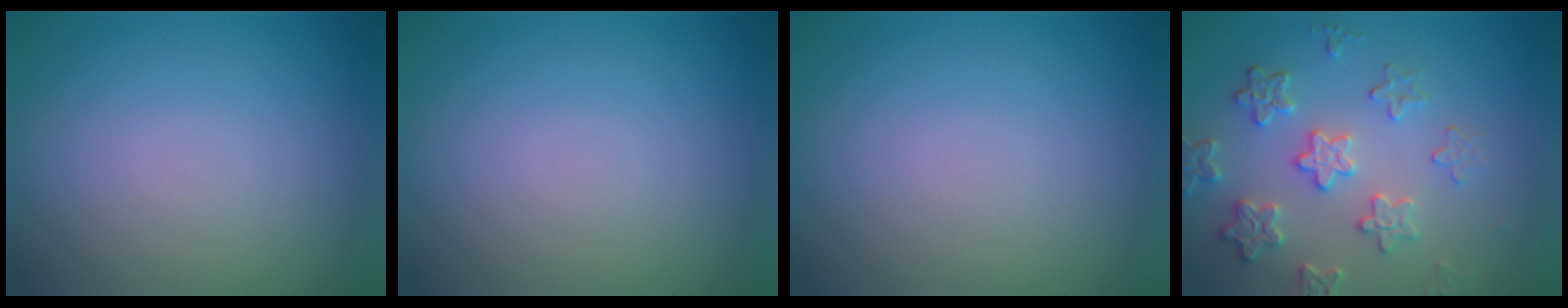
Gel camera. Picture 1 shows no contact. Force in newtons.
{"total": 0.0}
{"total": 0.0}
{"total": 4.2, "press": 3.7, "slide": 2.0}